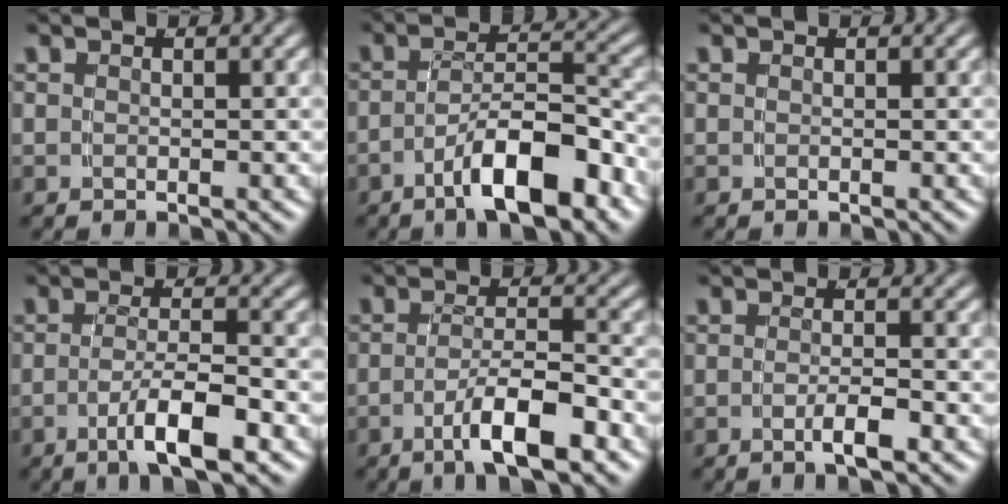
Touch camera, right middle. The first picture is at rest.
{"total": 6.7, "force": [-4.1, 1.7, 5.1], "torque": [-0.068, -0.002, -0.062]}
{"total": 0.0}
{"total": 4.8, "force": [-2.5, 0.6, 4.1], "torque": [-0.069, -0.010, -0.035]}
{"total": 5.4, "force": [-2.9, 1.0, 4.5], "torque": [-0.070, -0.007, -0.043]}
{"total": 2.1, "force": [-1.3, -0.4, 1.6], "torque": [-0.030, -0.007, -0.020]}